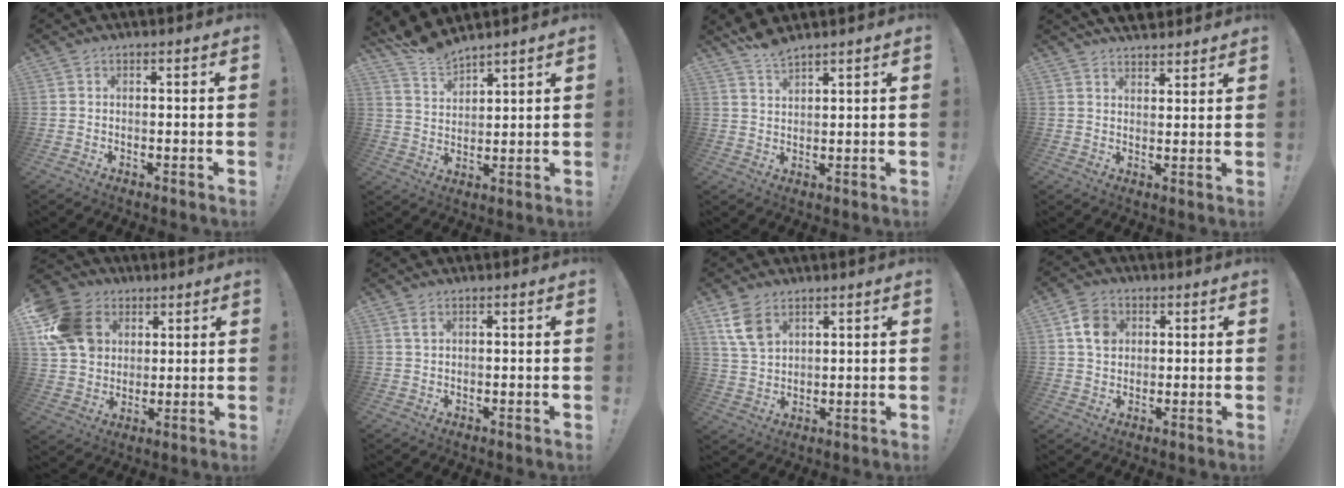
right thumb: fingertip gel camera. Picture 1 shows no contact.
{"total": 7.2, "force": [7.1, 1.1, 1.0], "torque": [-0.038, -0.052, 0.134]}
{"total": 4.5, "force": [4.2, 0.8, 1.5], "torque": [-0.034, -0.023, 0.078]}
{"total": 4.8, "force": [4.3, 1.9, 0.9], "torque": [-0.011, -0.027, 0.081]}
{"total": 17.0, "force": [5.7, 13.6, 8.4], "torque": [-0.139, -0.013, 0.117]}
{"total": 1.9, "force": [1.0, 0.5, 1.5], "torque": [-0.024, -0.002, 0.017]}
{"total": 8.5, "force": [4.9, 5.1, 4.7], "torque": [-0.085, -0.020, 0.096]}
{"total": 8.3, "force": [2.8, 6.5, 4.3], "torque": [-0.061, 0.003, 0.056]}